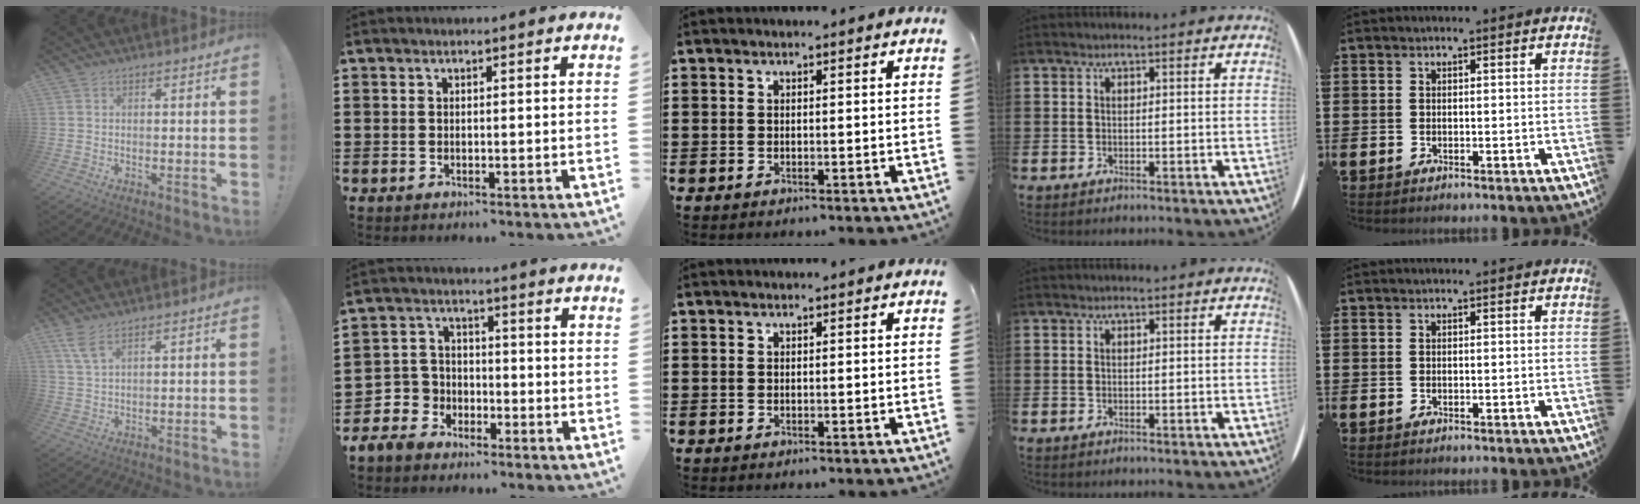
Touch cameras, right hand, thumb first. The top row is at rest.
{"thumb": {"total": 4.8, "force": [2.9, 1.1, 3.6], "torque": [-0.075, -0.007, 0.053]}, "index": {"total": 4.9, "force": [-3.0, 3.8, 0.6], "torque": [-0.054, -0.002, -0.071]}}